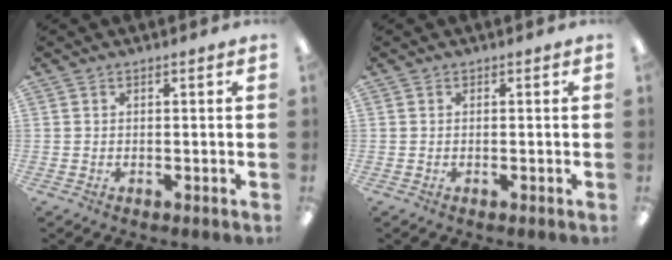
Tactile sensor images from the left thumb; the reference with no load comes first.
{"total": 0.0}